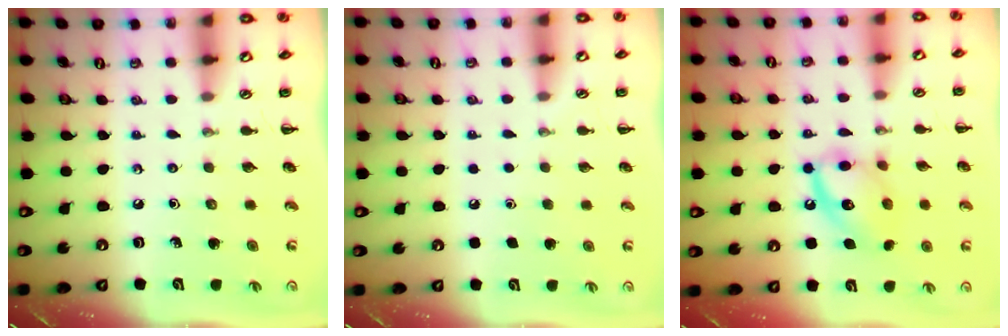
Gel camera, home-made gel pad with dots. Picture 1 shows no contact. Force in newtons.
{"total": 1.6, "press": 1.6, "slide": 0.1}
{"total": 12.7, "press": 12.7, "slide": 0.9}